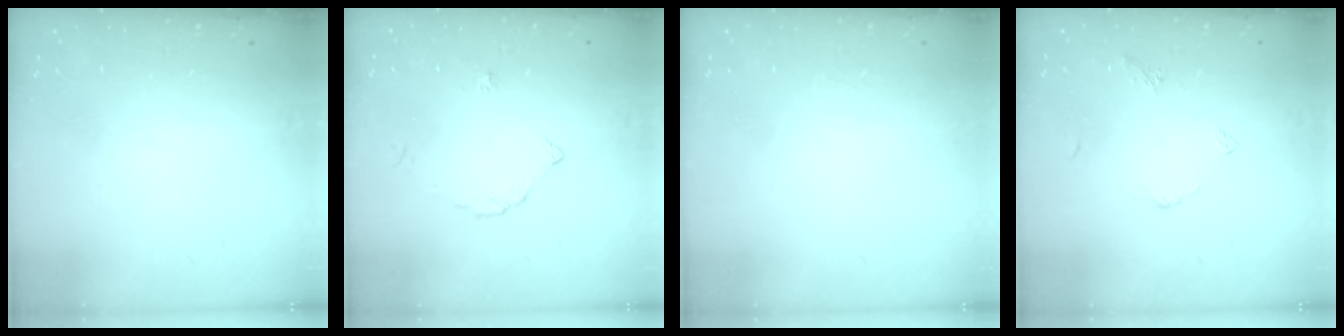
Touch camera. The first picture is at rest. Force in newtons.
{"total": 3.0, "press": 3.0, "slide": 0.3}
{"total": 1.8, "press": 1.8, "slide": 0.1}
{"total": 4.2, "press": 4.1, "slide": 0.6}